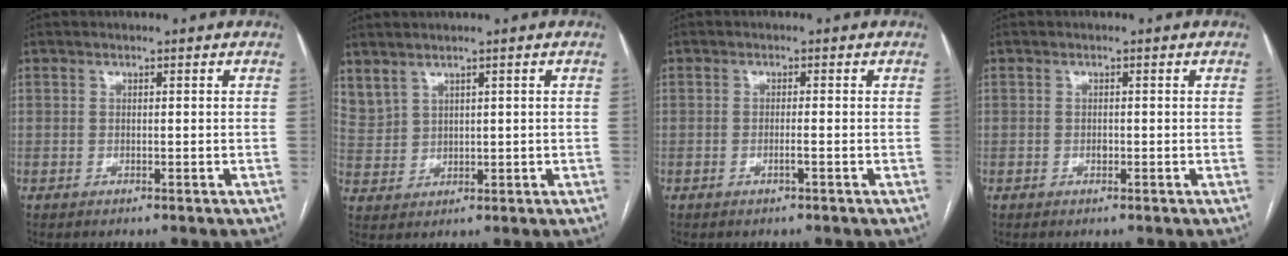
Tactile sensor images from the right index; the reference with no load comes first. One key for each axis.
{"total": 5.4, "fx": 4.0, "fy": 2.9, "fz": 2.0, "tx": -0.059, "ty": 0.007, "tz": 0.101}
{"total": 1.2, "fx": -0.5, "fy": -0.1, "fz": 1.0, "tx": -0.023, "ty": -0.001, "tz": -0.009}
{"total": 0.6, "fx": -0.1, "fy": 0.4, "fz": 0.4, "tx": -0.008, "ty": 0.000, "tz": -0.003}